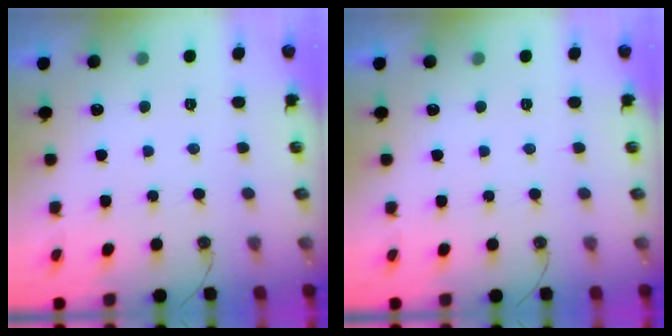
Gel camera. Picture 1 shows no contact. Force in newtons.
{"total": 0.0}